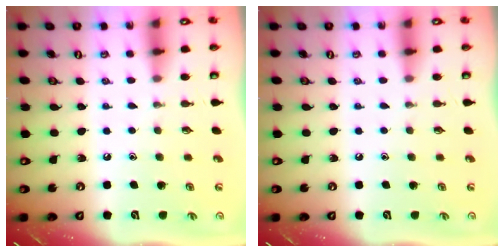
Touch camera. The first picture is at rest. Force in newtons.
{"total": 0.0}